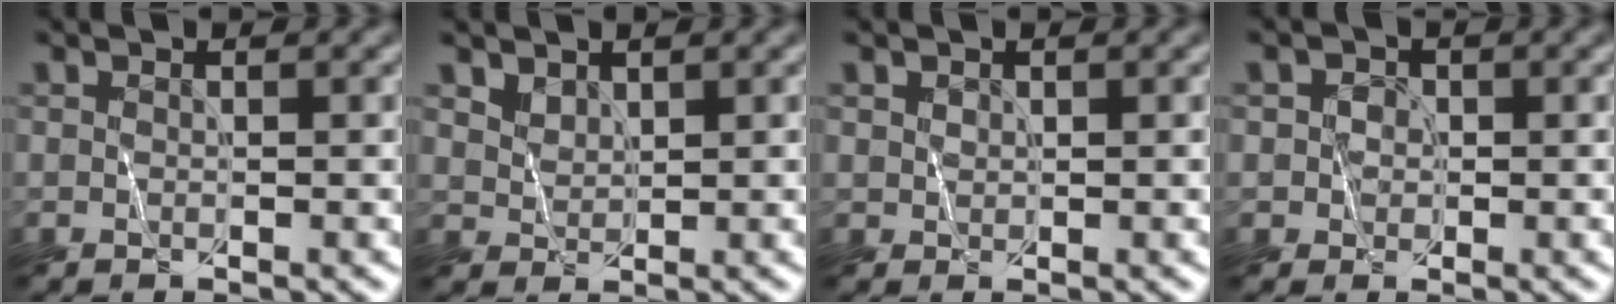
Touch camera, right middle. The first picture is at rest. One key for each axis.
{"total": 1.8, "fx": 1.6, "fy": 0.8, "fz": 0.1, "tx": -0.009, "ty": -0.010, "tz": 0.043}
{"total": 0.9, "fx": 0.7, "fy": 0.5, "fz": -0.2, "tx": 0.008, "ty": -0.001, "tz": 0.013}
{"total": 1.8, "fx": 0.5, "fy": 1.7, "fz": 0.2, "tx": 0.021, "ty": 0.007, "tz": -0.003}